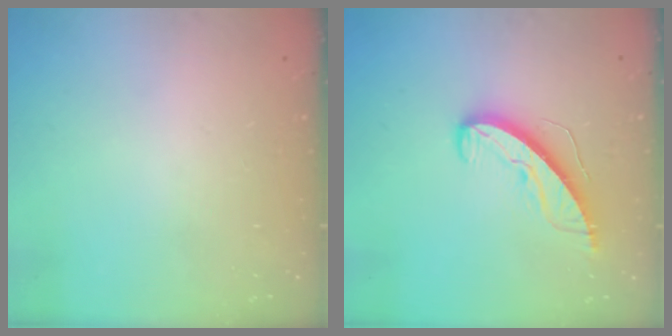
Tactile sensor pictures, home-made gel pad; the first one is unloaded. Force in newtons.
{"total": 8.9, "press": 8.9, "slide": 0.4}